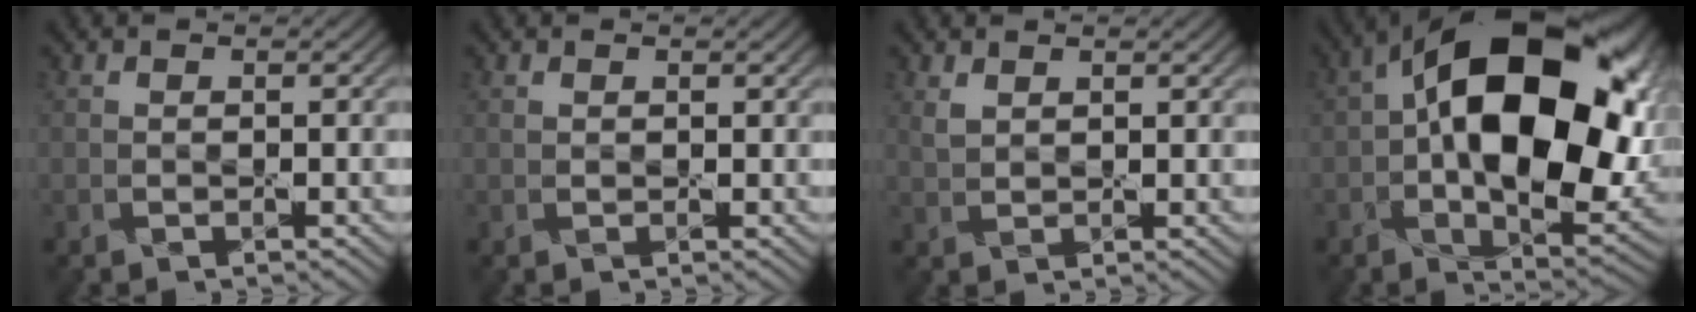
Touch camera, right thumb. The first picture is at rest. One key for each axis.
{"total": 0.8, "fx": 0.5, "fy": 0.5, "fz": 0.4, "tx": -0.010, "ty": -0.002, "tz": 0.011}
{"total": 2.0, "fx": 1.3, "fy": 1.0, "fz": 1.0, "tx": -0.031, "ty": -0.003, "tz": 0.030}
{"total": 20.3, "fx": 2.6, "fy": 11.4, "fz": 16.5, "tx": -0.276, "ty": -0.010, "tz": 0.047}